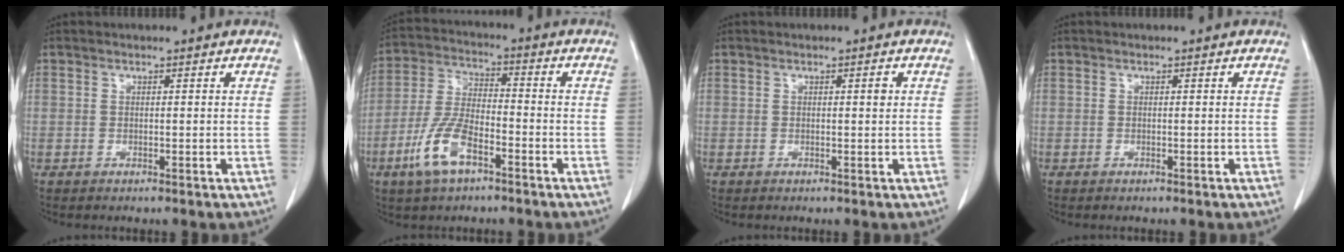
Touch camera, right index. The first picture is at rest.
{"total": 9.5, "force": [-4.9, 3.3, 7.4], "torque": [-0.163, -0.002, -0.094]}
{"total": 0.8, "force": [0.2, 0.2, 0.7], "torque": [-0.012, 0.001, 0.003]}
{"total": 0.0}